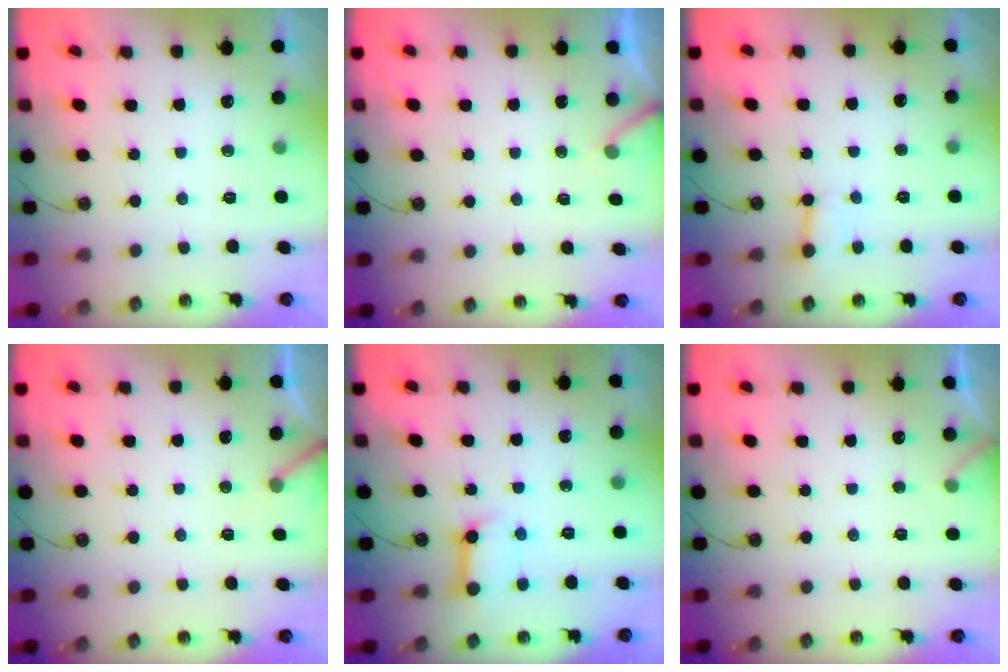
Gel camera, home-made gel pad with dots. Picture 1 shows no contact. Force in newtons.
{"total": 3.0, "press": 3.0, "slide": 0.1}
{"total": 3.2, "press": 3.2, "slide": 0.6}
{"total": 2.9, "press": 2.9, "slide": 0.2}
{"total": 8.9, "press": 8.9, "slide": 1.0}
{"total": 4.5, "press": 4.5, "slide": 0.3}